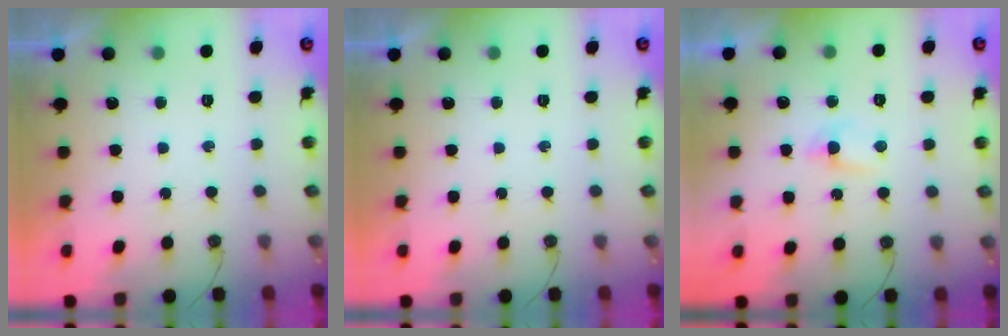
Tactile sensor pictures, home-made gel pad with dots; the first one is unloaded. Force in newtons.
{"total": 0.0}
{"total": 3.2, "press": 3.1, "slide": 0.5}